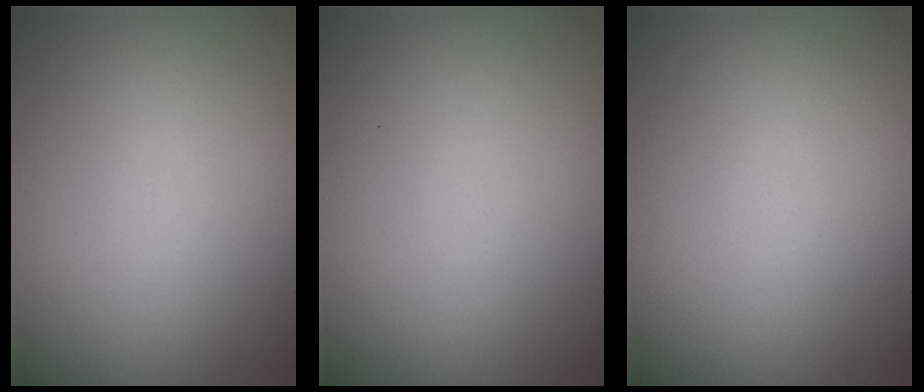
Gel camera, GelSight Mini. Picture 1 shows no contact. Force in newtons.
{"total": 0.0}
{"total": 0.0}